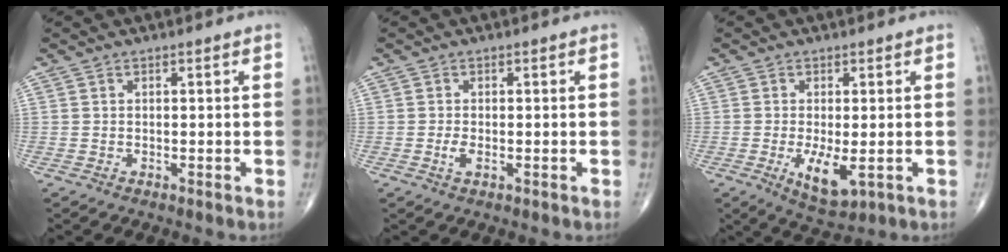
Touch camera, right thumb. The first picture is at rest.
{"total": 1.8, "force": [-0.4, 0.8, 1.6], "torque": [-0.035, -0.003, -0.009]}
{"total": 6.4, "force": [-1.4, 2.5, 5.7], "torque": [-0.098, -0.018, -0.013]}